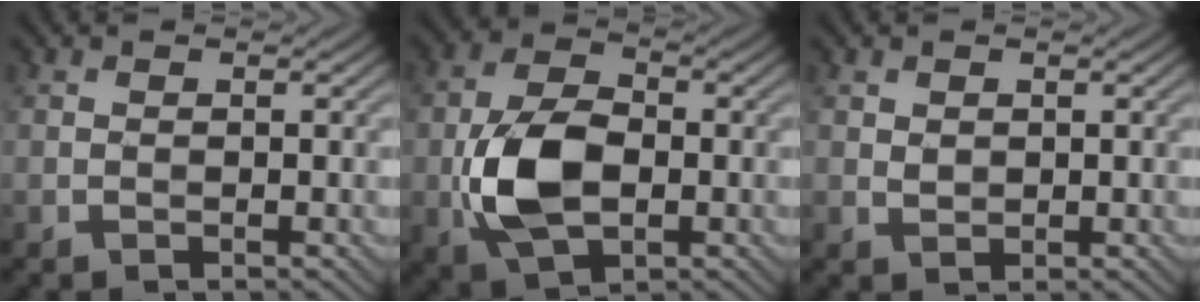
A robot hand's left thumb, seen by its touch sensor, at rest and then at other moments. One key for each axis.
{"total": 9.7, "fx": -1.9, "fy": 5.8, "fz": 7.6, "tx": -0.173, "ty": 0.000, "tz": -0.038}
{"total": 1.1, "fx": 0.5, "fy": 0.8, "fz": 0.5, "tx": -0.018, "ty": -0.001, "tz": 0.013}